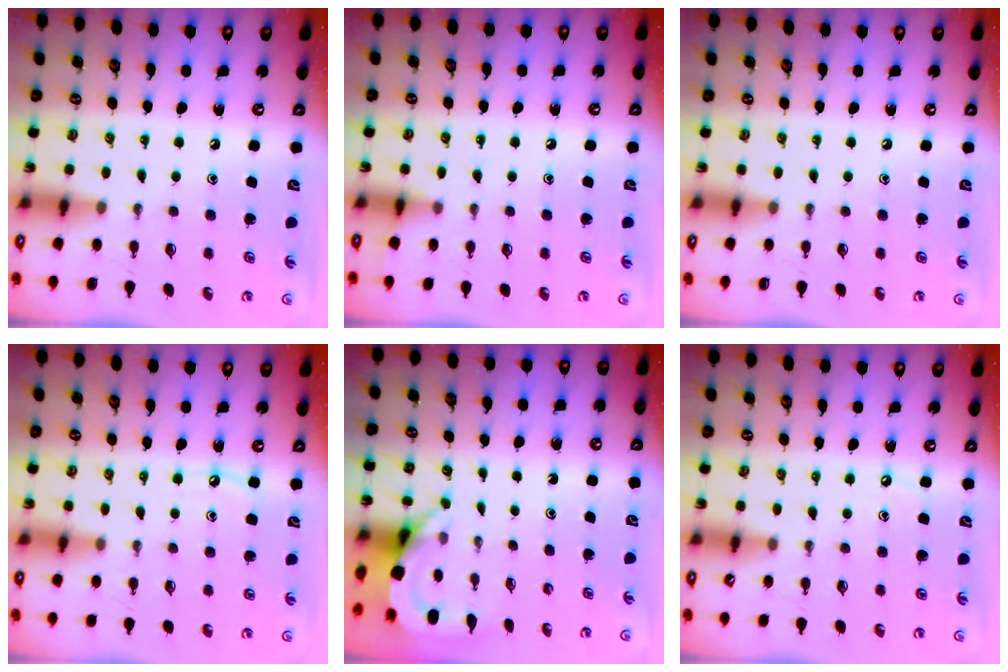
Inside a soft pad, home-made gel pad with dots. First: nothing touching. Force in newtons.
{"total": 4.7, "press": 4.6, "slide": 0.7}
{"total": 0.0}
{"total": 5.2, "press": 5.1, "slide": 0.6}
{"total": 3.9, "press": 3.9, "slide": 0.3}
{"total": 2.6, "press": 2.6, "slide": 0.4}